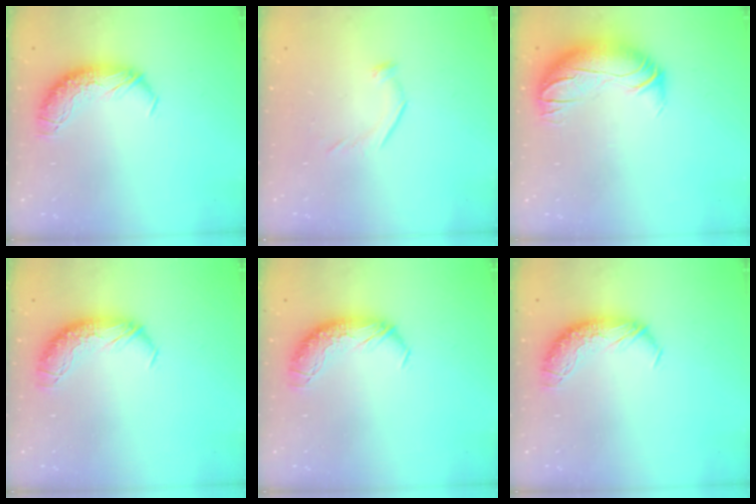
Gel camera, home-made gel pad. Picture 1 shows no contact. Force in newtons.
{"total": 5.9, "press": 5.7, "slide": 1.2}
{"total": 2.7, "press": 0.5, "slide": 2.7}
{"total": 0.0}
{"total": 0.0}
{"total": 0.0}